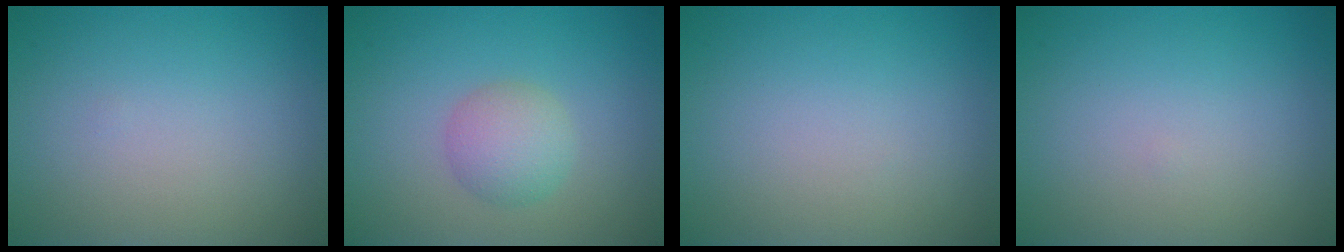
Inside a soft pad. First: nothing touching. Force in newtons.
{"total": 2.9, "press": 2.9, "slide": 0.1}
{"total": 0.0}
{"total": 0.0}